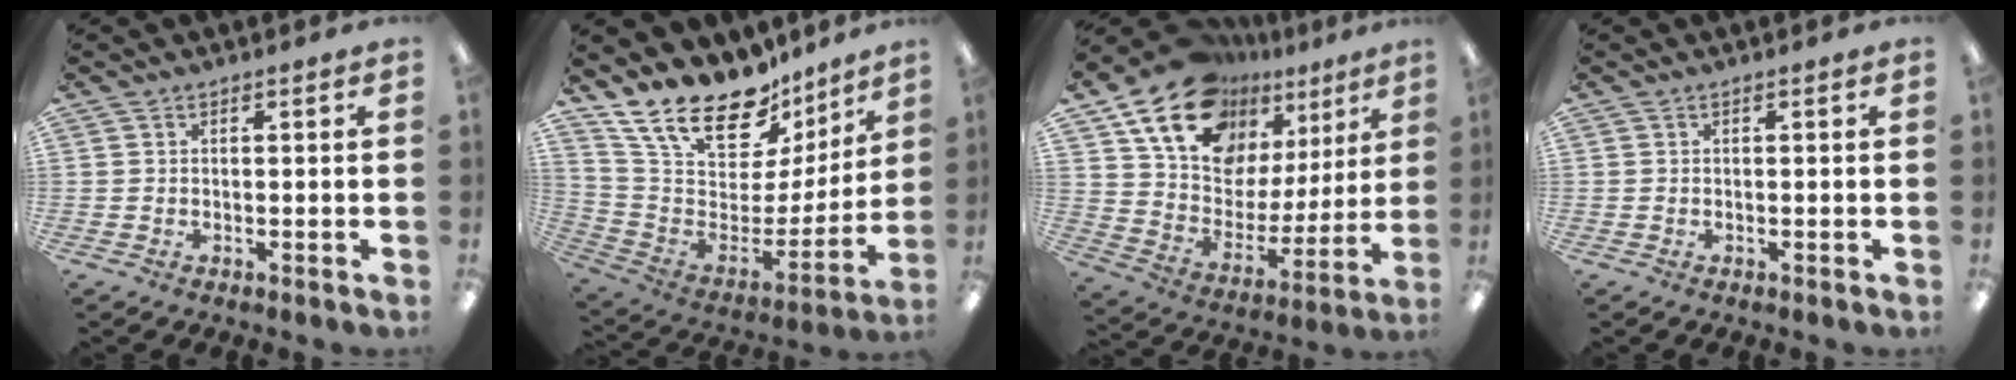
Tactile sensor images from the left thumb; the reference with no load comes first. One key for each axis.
{"total": 21.8, "fx": 17.0, "fy": 9.6, "fz": 9.6, "tx": -0.171, "ty": -0.127, "tz": 0.307}
{"total": 18.6, "fx": 13.0, "fy": 11.2, "fz": 7.3, "tx": -0.140, "ty": -0.081, "tz": 0.240}
{"total": 0.0}